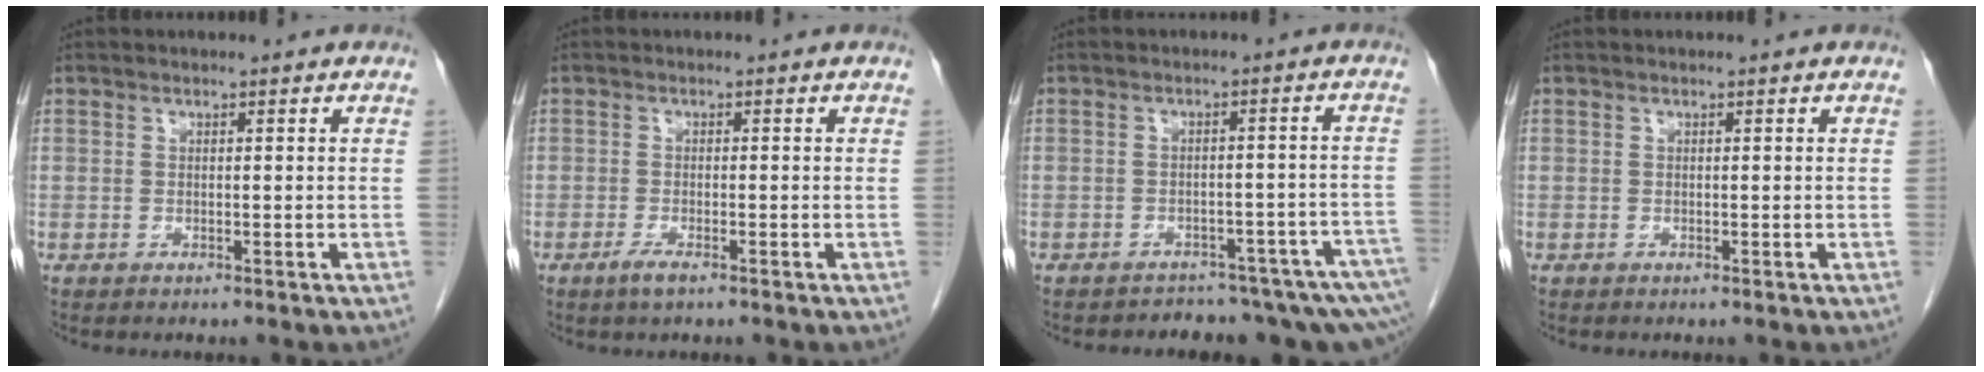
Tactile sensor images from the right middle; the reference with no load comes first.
{"total": 1.9, "force": [-1.3, 0.2, 1.4], "torque": [-0.032, -0.003, -0.025]}
{"total": 11.8, "force": [-11.1, 2.1, 3.4], "torque": [-0.011, 0.031, -0.121]}
{"total": 0.0}